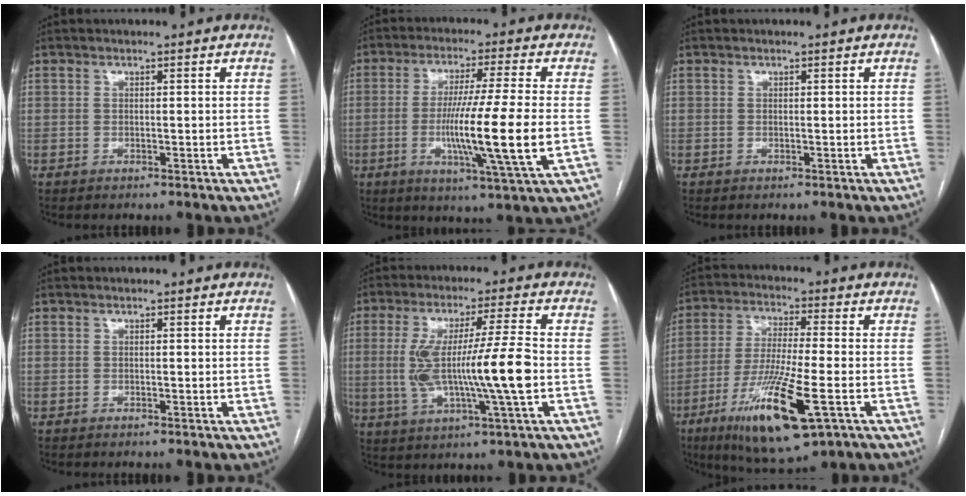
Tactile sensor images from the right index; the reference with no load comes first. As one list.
[{"total": 14.0, "force": [-2.2, -1.2, 13.7], "torque": [-0.249, -0.024, -0.046]}, {"total": 0.0}, {"total": 0.0}, {"total": 13.4, "force": [-1.2, 0.1, 13.3], "torque": [-0.261, 0.004, -0.021]}, {"total": 15.7, "force": [-6.7, 2.1, 14.1], "torque": [-0.279, -0.034, -0.112]}]